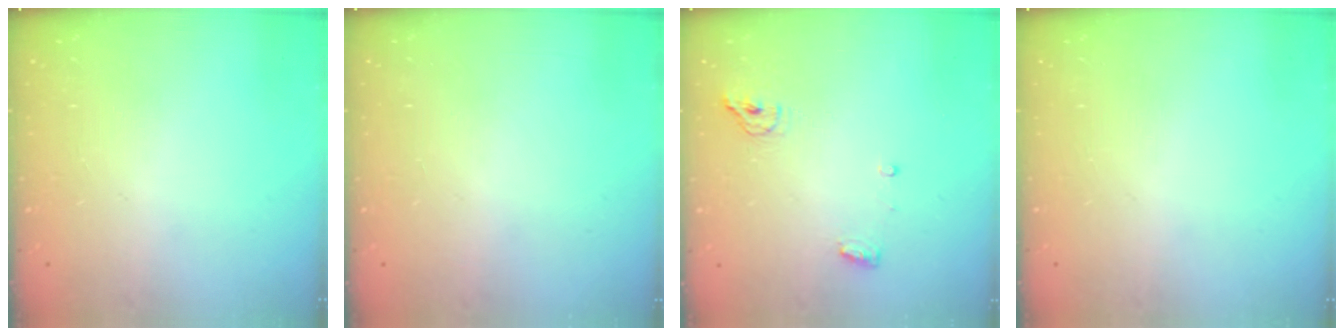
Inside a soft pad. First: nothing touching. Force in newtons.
{"total": 0.9, "press": 0.9, "slide": 0.0}
{"total": 5.4, "press": 5.3, "slide": 1.1}
{"total": 0.0}